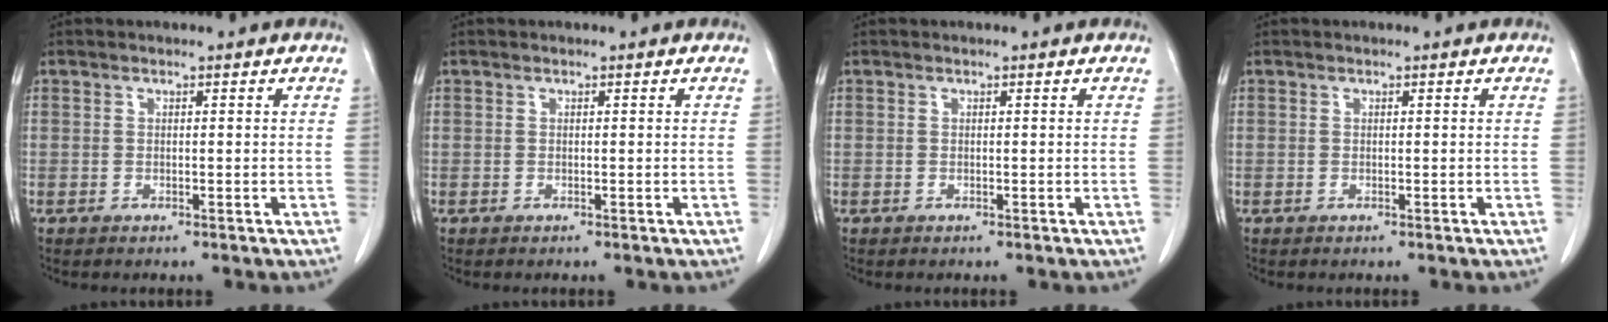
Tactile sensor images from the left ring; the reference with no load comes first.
{"total": 0.0}
{"total": 0.0}
{"total": 0.0}